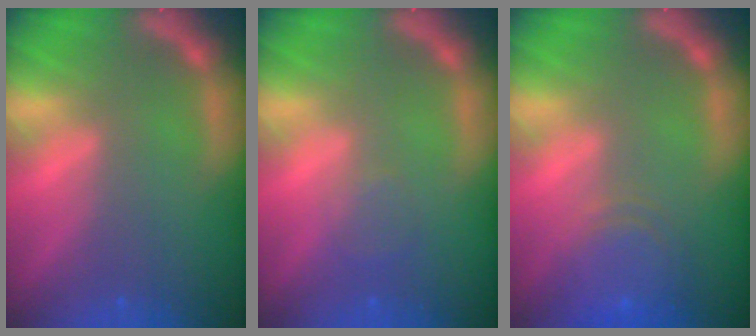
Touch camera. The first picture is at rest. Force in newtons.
{"total": 1.5}
{"total": 5.5}